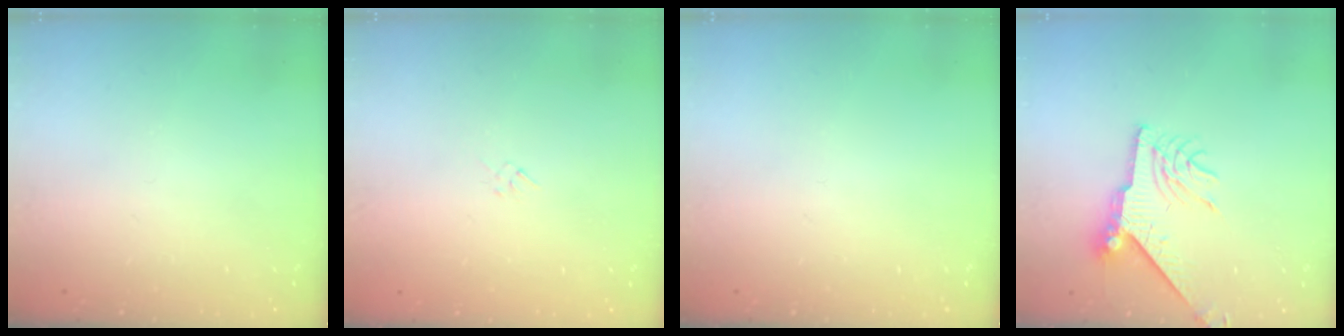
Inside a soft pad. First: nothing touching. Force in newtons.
{"total": 1.6, "press": 1.6, "slide": 0.4}
{"total": 0.0}
{"total": 9.5, "press": 9.5, "slide": 0.5}